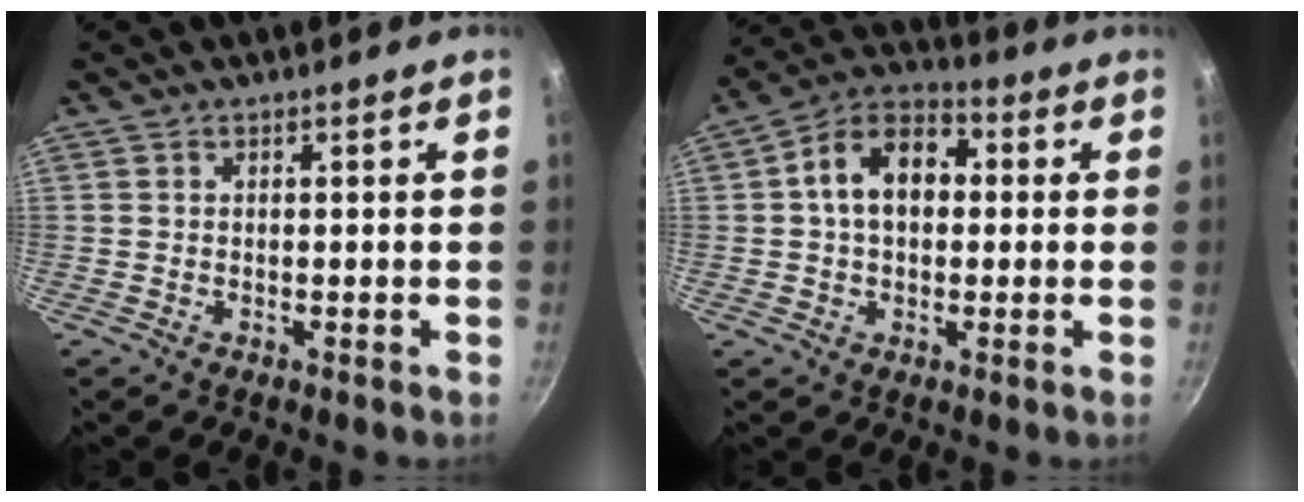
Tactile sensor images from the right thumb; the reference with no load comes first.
{"total": 12.0, "force": [1.4, 8.3, 8.6], "torque": [-0.108, 0.031, 0.004]}